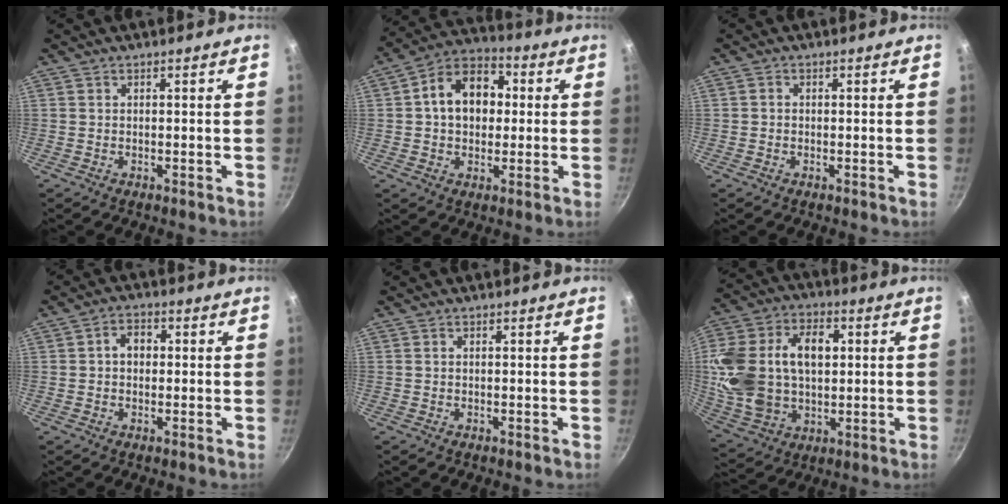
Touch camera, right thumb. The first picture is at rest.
{"total": 12.7, "force": [1.4, 9.4, 8.4], "torque": [-0.096, 0.024, 0.004]}
{"total": 0.7, "force": [-0.2, 0.6, 0.3], "torque": [-0.005, 0.003, -0.005]}
{"total": 3.8, "force": [0.2, 3.0, 2.4], "torque": [-0.020, 0.009, -0.003]}
{"total": 0.0}
{"total": 21.7, "force": [2.3, 15.0, 15.6], "torque": [-0.297, 0.022, 0.049]}